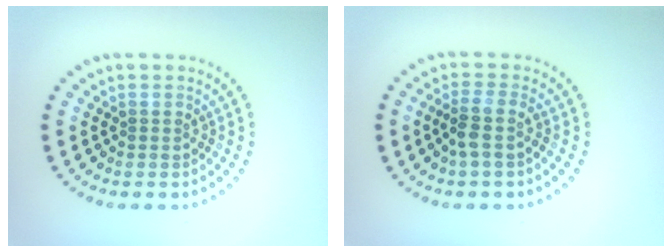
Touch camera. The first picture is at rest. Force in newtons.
{"total": 2.0, "press": 1.6, "slide": 1.2}